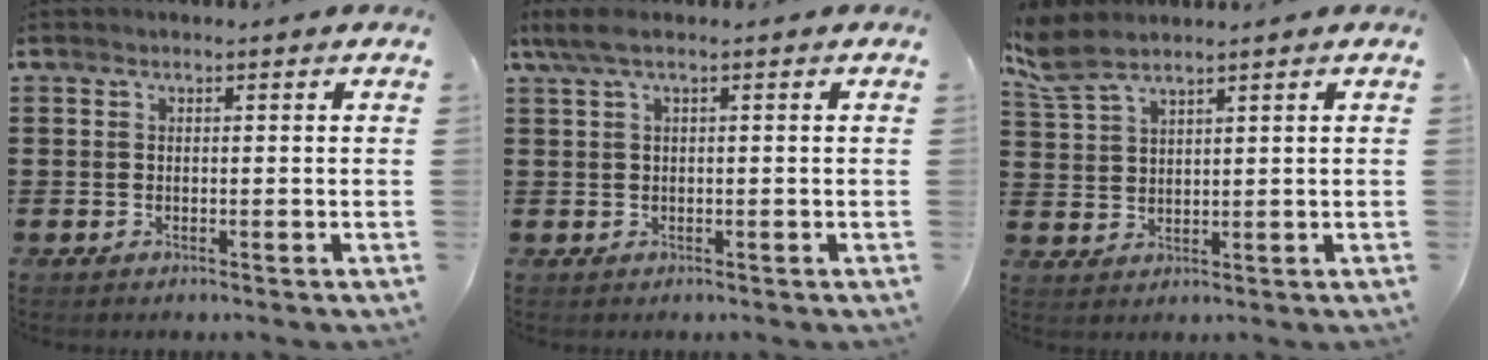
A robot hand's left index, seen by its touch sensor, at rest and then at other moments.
{"total": 2.4, "force": [0.4, 0.4, 2.3], "torque": [-0.057, -0.005, 0.002]}
{"total": 4.4, "force": [3.5, 1.1, 2.4], "torque": [-0.059, -0.003, 0.065]}